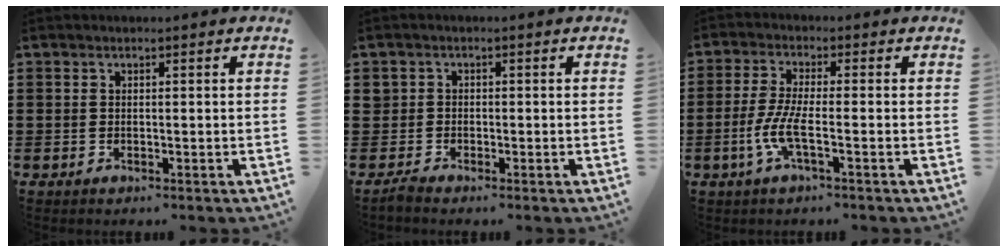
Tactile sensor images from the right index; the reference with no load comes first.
{"total": 1.3, "force": [-0.8, 1.1, 0.3], "torque": [-0.008, 0.003, -0.017]}
{"total": 5.6, "force": [-2.0, 0.9, 5.1], "torque": [-0.123, -0.016, -0.047]}